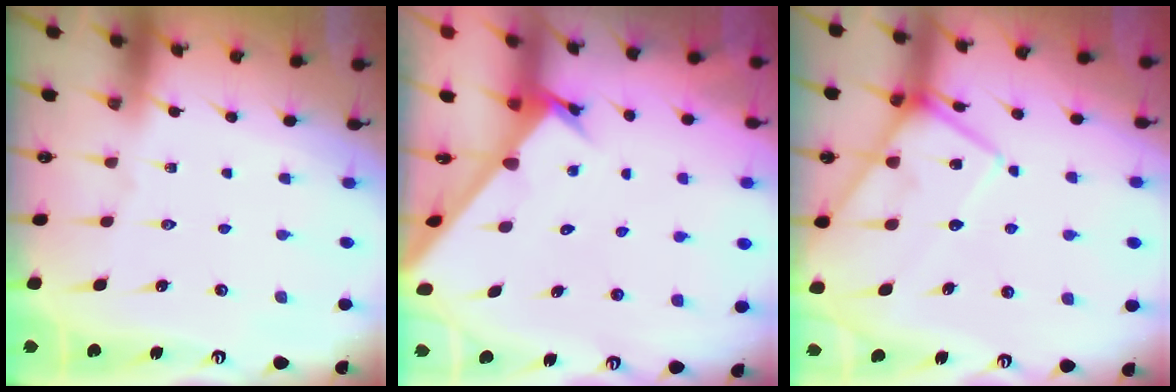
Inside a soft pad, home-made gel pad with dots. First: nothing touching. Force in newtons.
{"total": 2.6, "press": 2.6, "slide": 0.3}
{"total": 14.2, "press": 14.1, "slide": 1.2}